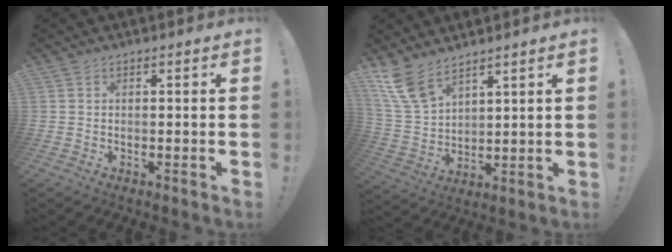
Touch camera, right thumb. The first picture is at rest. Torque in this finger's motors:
{"motor_torque": [0.04, 0.11, 0.68, 0.67, 0.02]}